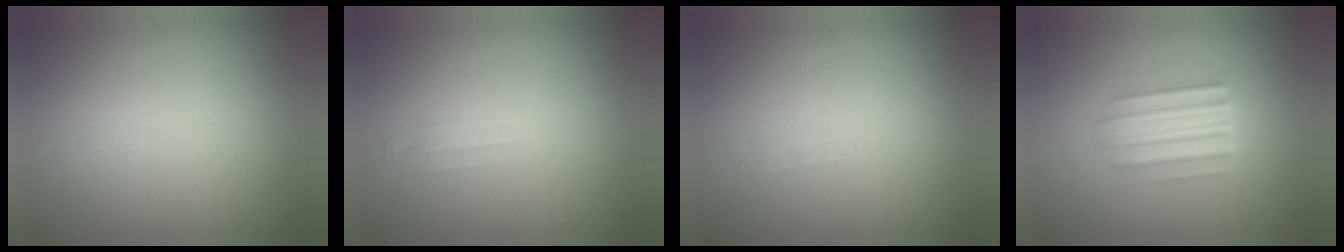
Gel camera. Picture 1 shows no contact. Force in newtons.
{"total": 1.3}
{"total": 1.2}
{"total": 3.5}